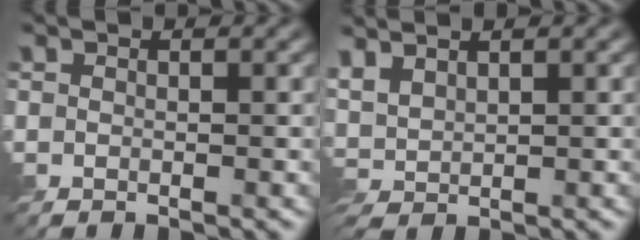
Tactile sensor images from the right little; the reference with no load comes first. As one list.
[{"total": 3.3, "force": [2.5, 1.2, 1.9], "torque": [-0.055, 0.011, 0.054]}]